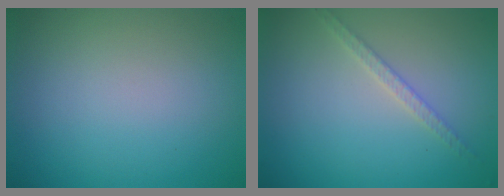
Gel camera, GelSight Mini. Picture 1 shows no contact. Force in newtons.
{"total": 1.7, "press": 1.7, "slide": 0.2}